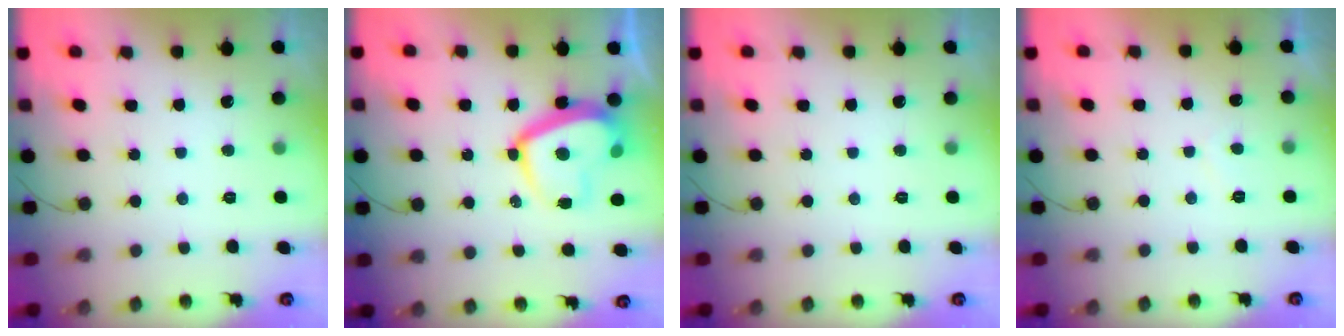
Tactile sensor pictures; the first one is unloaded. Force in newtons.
{"total": 13.2, "press": 13.1, "slide": 1.4}
{"total": 0.0}
{"total": 0.5, "press": 0.1, "slide": 0.5}